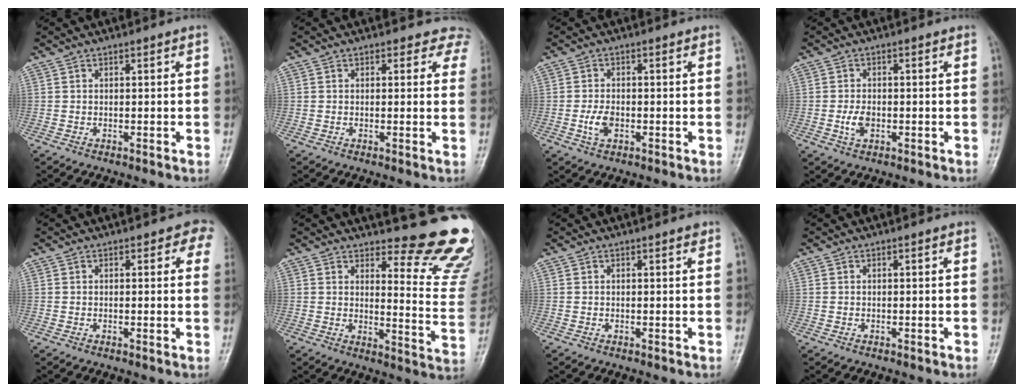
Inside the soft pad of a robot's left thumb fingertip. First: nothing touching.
{"total": 4.7, "force": [3.8, 2.8, 0.2], "torque": [0.042, -0.013, 0.013]}
{"total": 3.4, "force": [-0.9, 2.1, 2.6], "torque": [-0.050, 0.003, -0.018]}
{"total": 3.0, "force": [-0.7, 1.8, 2.3], "torque": [-0.043, 0.001, -0.014]}
{"total": 3.8, "force": [1.8, 2.1, 2.6], "torque": [0.007, -0.003, 0.006]}
{"total": 15.2, "force": [13.3, 3.2, 6.6], "torque": [-0.043, -0.150, 0.151]}
{"total": 0.9, "force": [0.6, 0.2, 0.6], "torque": [-0.008, -0.001, 0.005]}
{"total": 0.0}